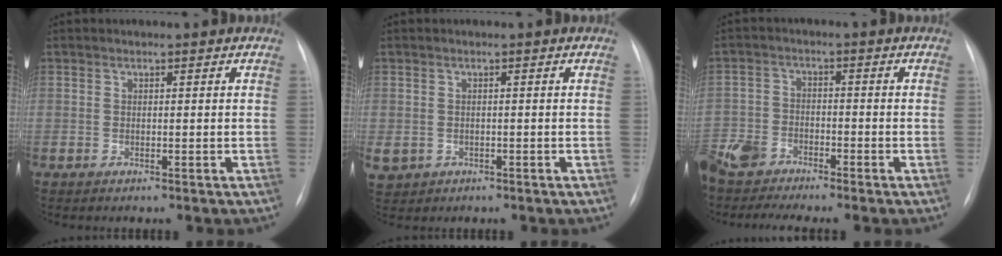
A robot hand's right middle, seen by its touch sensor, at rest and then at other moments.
{"total": 4.9, "force": [-2.0, 4.2, 1.5], "torque": [-0.045, -0.001, -0.021]}
{"total": 7.3, "force": [-6.5, 1.7, 2.6], "torque": [-0.058, -0.009, -0.124]}